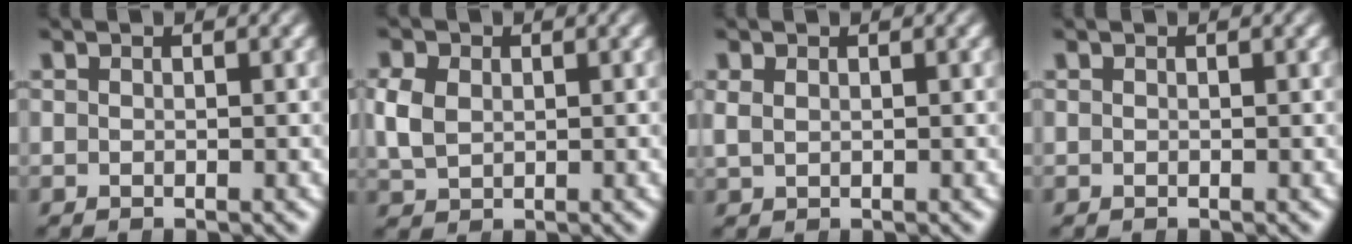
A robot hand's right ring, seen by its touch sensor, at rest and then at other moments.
{"total": 4.5, "force": [0.3, 4.0, 2.0], "torque": [-0.054, -0.005, 0.011]}
{"total": 1.4, "force": [0.6, 1.1, 0.5], "torque": [-0.016, 0.001, 0.015]}
{"total": 0.0}